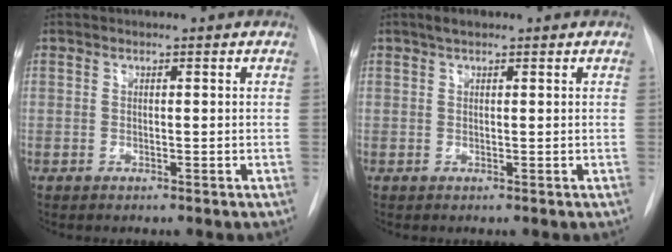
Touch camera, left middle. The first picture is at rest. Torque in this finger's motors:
{"motor_torque": [0.38, -0.35, -0.04, 0.00]}